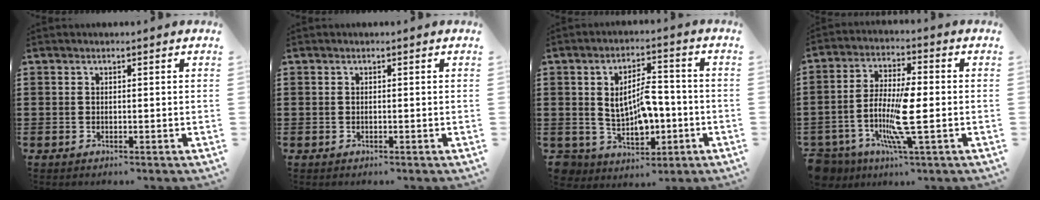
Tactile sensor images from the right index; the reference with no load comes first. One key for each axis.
{"total": 0.0}
{"total": 8.7, "fx": -0.5, "fy": 5.4, "fz": 6.7, "tx": -0.118, "ty": 0.009, "tz": -0.009}
{"total": 9.6, "fx": -3.3, "fy": 3.3, "fz": 8.3, "tx": -0.172, "ty": -0.004, "tz": -0.060}